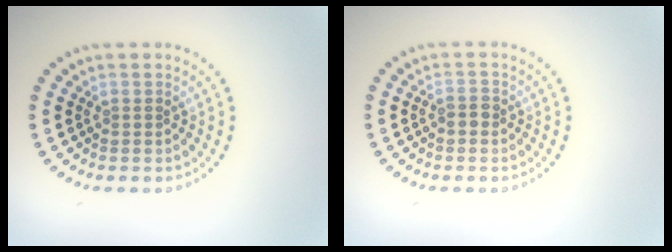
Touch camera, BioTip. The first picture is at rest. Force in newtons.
{"total": 1.2, "press": 1.1, "slide": 0.4}